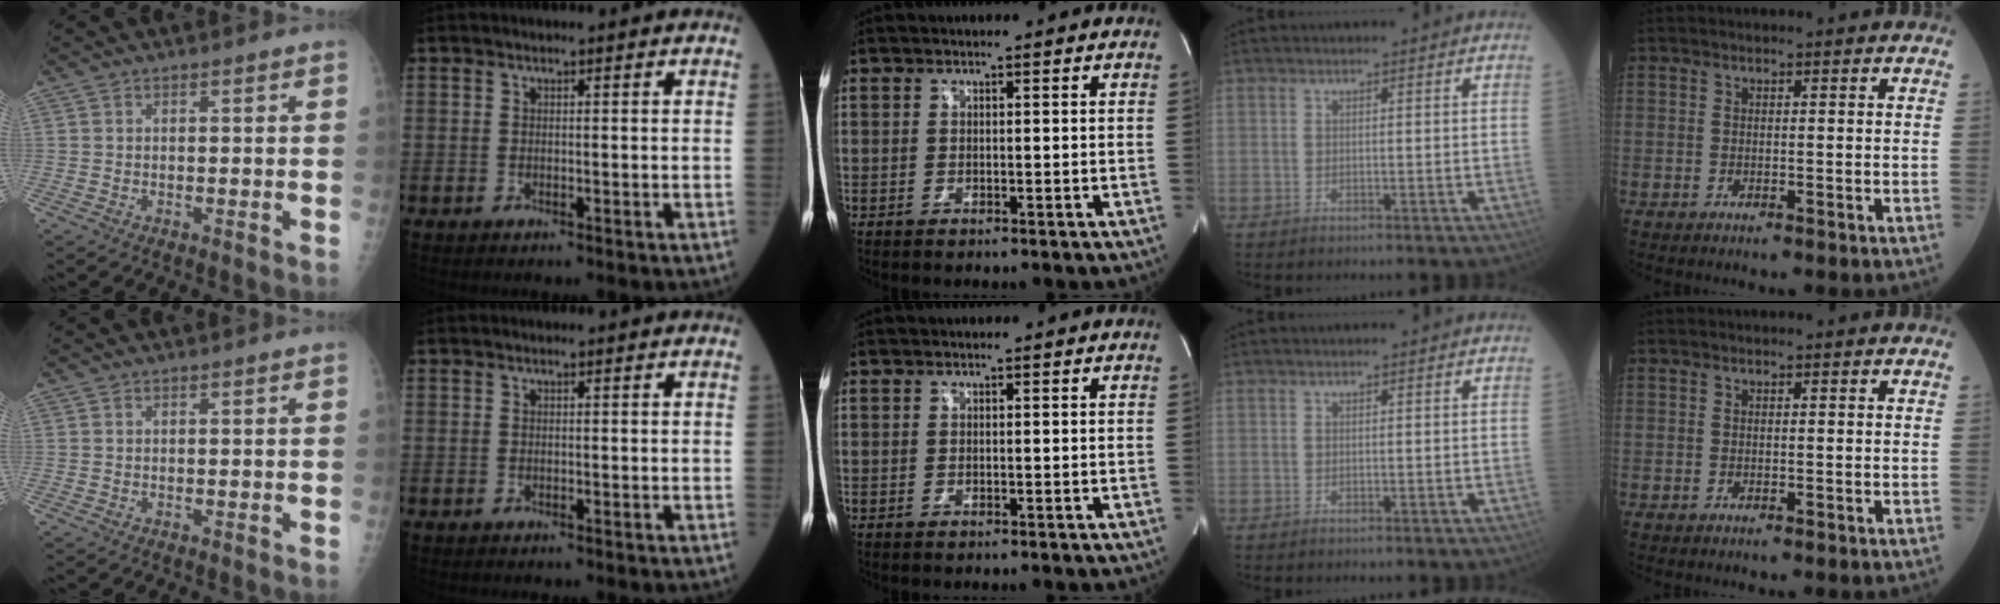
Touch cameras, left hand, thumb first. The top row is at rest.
{}